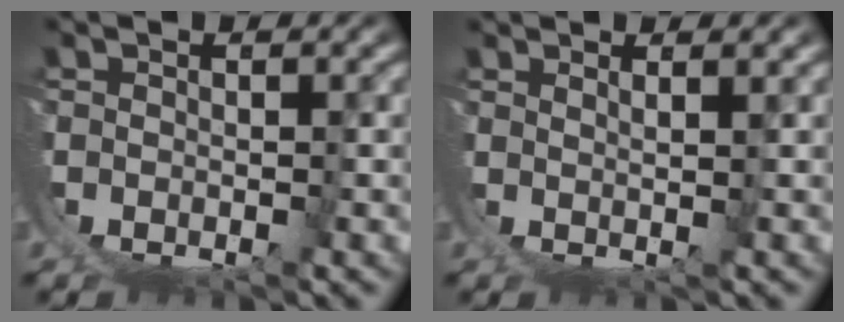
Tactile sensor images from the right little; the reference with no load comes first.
{"total": 2.2, "force": [1.5, -1.5, 0.8], "torque": [-0.005, -0.008, 0.033]}